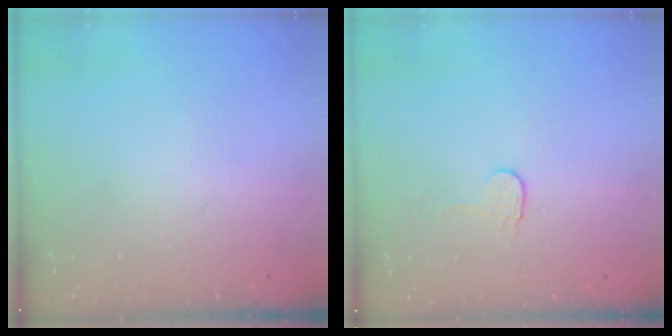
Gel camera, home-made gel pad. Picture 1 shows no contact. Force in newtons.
{"total": 2.9, "press": 2.9, "slide": 0.3}